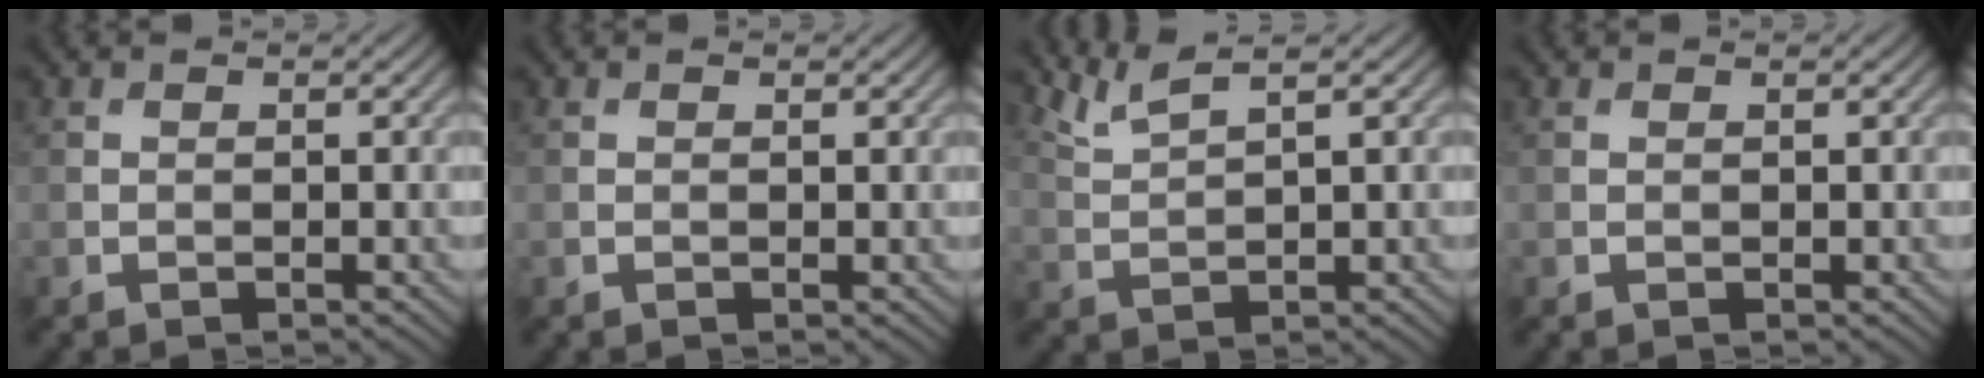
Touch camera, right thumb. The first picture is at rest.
{"total": 0.0}
{"total": 3.6, "force": [2.7, 0.5, 2.3], "torque": [-0.049, 0.011, 0.063]}
{"total": 0.0}